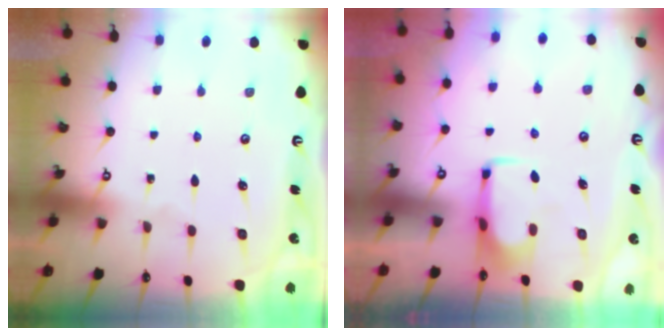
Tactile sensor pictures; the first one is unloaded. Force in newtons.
{"total": 2.1, "press": 2.1, "slide": 0.4}